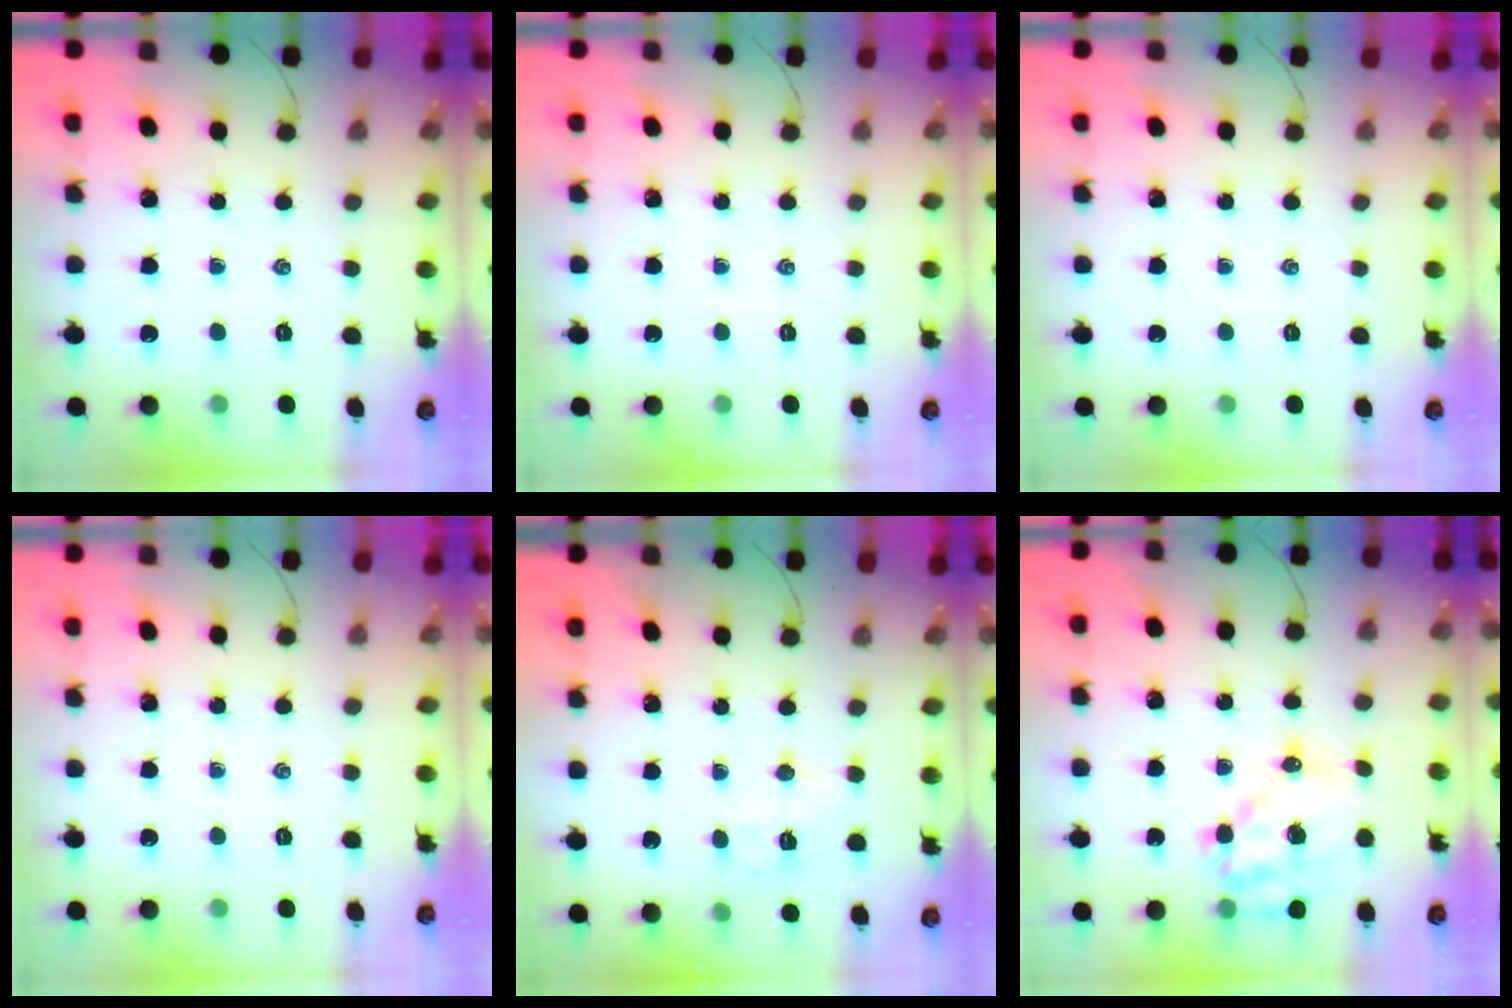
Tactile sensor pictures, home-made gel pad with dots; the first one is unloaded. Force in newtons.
{"total": 0.0}
{"total": 0.0}
{"total": 0.0}
{"total": 6.5, "press": 6.4, "slide": 1.0}
{"total": 14.9, "press": 14.5, "slide": 3.5}